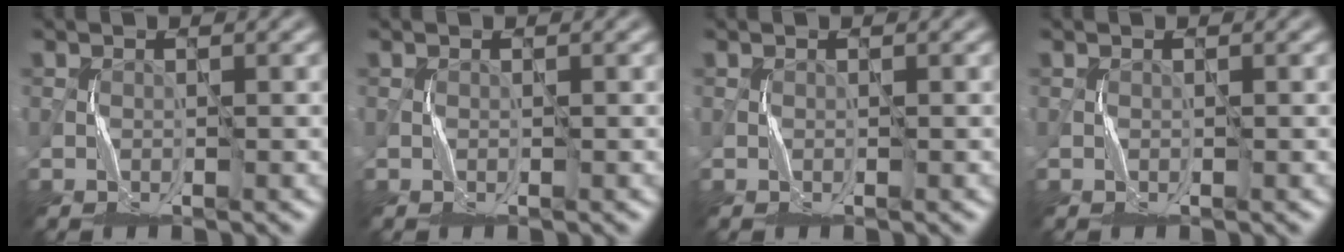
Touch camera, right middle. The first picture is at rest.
{"total": 0.0}
{"total": 0.0}
{"total": 0.0}